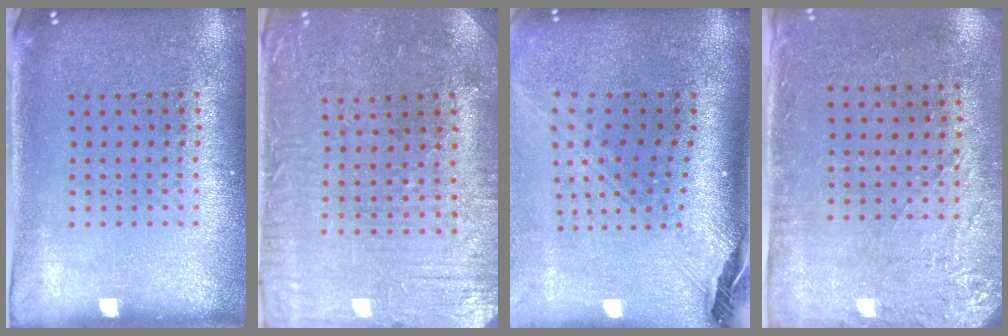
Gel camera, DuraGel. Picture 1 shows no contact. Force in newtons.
{"total": 1.0, "press": 0.9, "slide": 0.4}
{"total": 2.9, "press": 2.1, "slide": 2.0}
{"total": 2.8, "press": 2.3, "slide": 1.6}